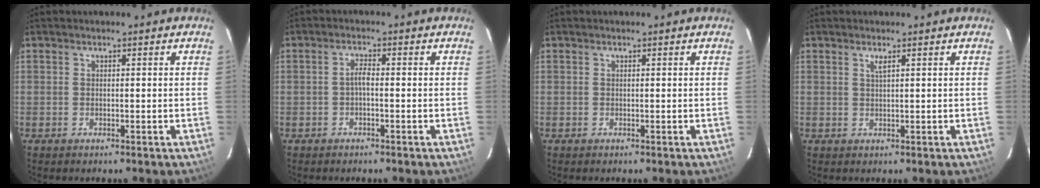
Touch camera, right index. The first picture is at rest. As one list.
[{"total": 1.6, "force": [-0.6, 0.4, 1.5], "torque": [-0.030, 0.007, -0.013]}, {"total": 0.0}, {"total": 1.1, "force": [0.6, 0.0, 0.9], "torque": [-0.018, 0.001, 0.012]}]